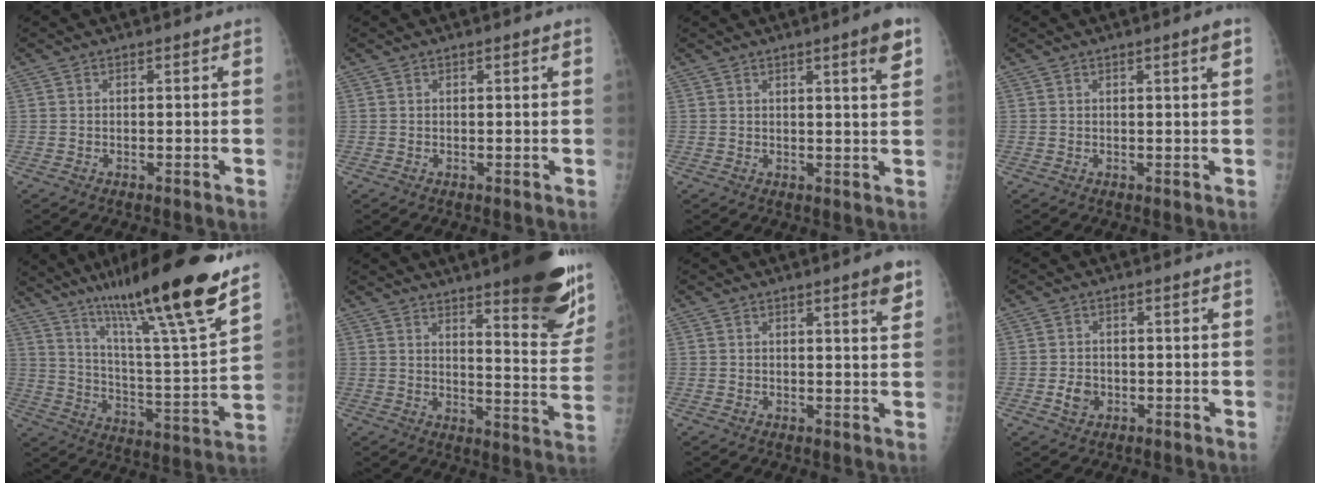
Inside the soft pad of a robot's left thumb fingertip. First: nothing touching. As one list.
[{"total": 0.8, "force": [0.4, 0.0, 0.7], "torque": [-0.011, 0.000, 0.006]}, {"total": 5.3, "force": [2.8, 0.2, 4.5], "torque": [-0.060, -0.015, 0.037]}, {"total": 2.1, "force": [1.1, -0.1, 1.8], "torque": [-0.028, -0.004, 0.015]}, {"total": 25.9, "force": [17.5, 2.4, 18.9], "torque": [-0.289, -0.059, 0.289]}, {"total": 20.5, "force": [13.8, 4.1, 14.5], "torque": [-0.160, -0.088, 0.182]}, {"total": 4.5, "force": [2.6, 0.5, 3.7], "torque": [-0.045, -0.013, 0.032]}, {"total": 3.1, "force": [-0.9, 2.4, 1.6], "torque": [-0.022, 0.006, -0.012]}]